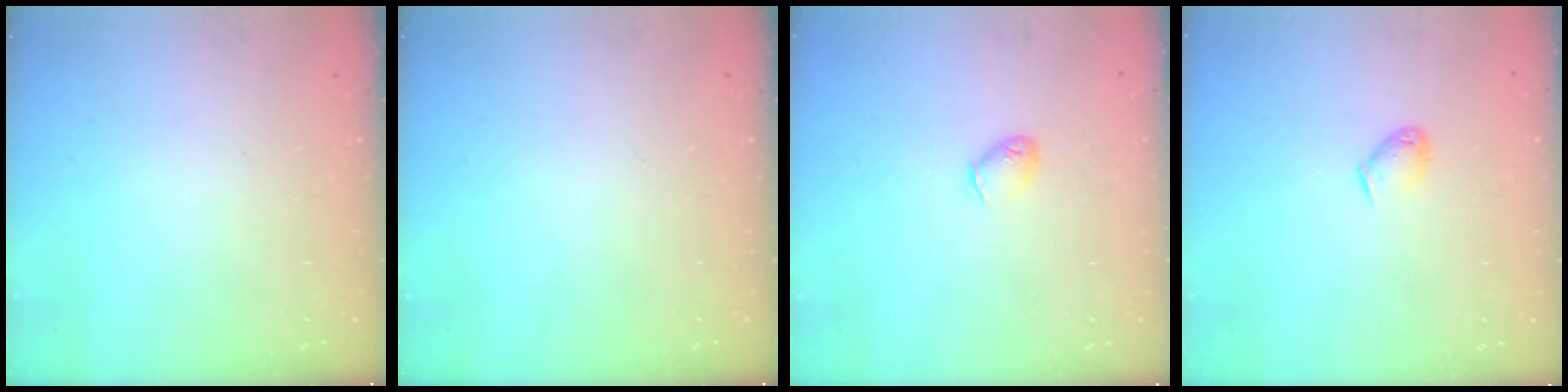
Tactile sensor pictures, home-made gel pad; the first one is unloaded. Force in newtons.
{"total": 0.0}
{"total": 3.5, "press": 3.4, "slide": 0.7}
{"total": 3.7, "press": 3.7, "slide": 0.7}